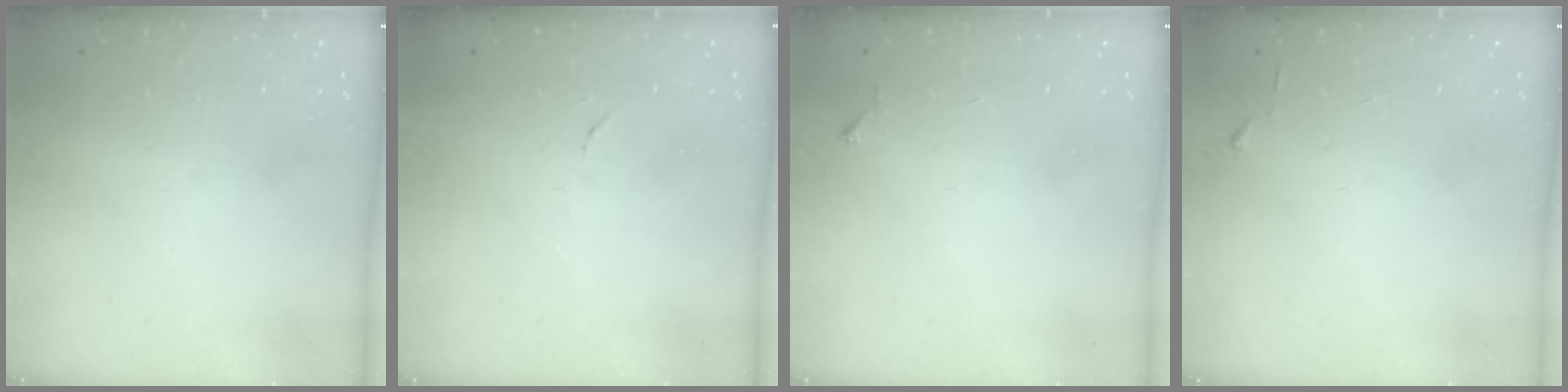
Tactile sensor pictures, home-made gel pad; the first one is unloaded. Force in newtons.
{"total": 4.0, "press": 4.0, "slide": 0.3}
{"total": 4.5, "press": 4.5, "slide": 0.6}
{"total": 3.0, "press": 2.9, "slide": 0.4}